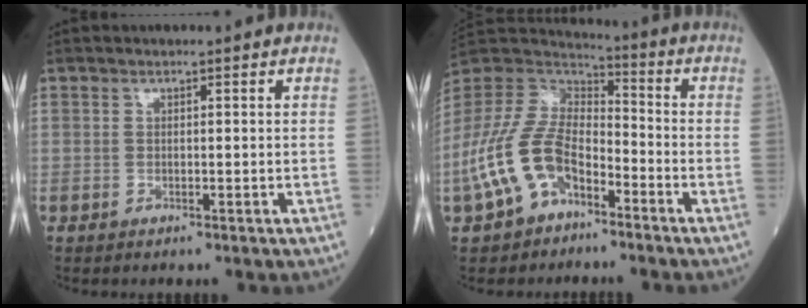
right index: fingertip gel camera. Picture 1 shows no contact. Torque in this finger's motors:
{"motor_torque": [1.71, -0.42, 0.75, 0.14]}